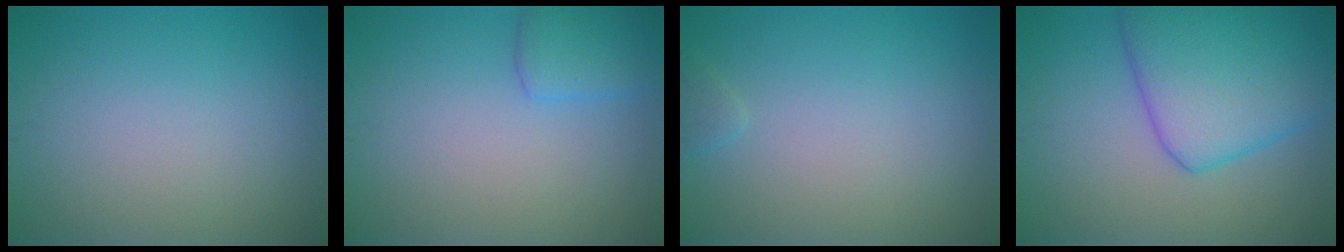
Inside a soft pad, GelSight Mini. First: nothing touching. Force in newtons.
{"total": 2.5, "press": 2.5, "slide": 0.2}
{"total": 0.7, "press": 0.7, "slide": 0.1}
{"total": 8.1, "press": 8.0, "slide": 0.5}